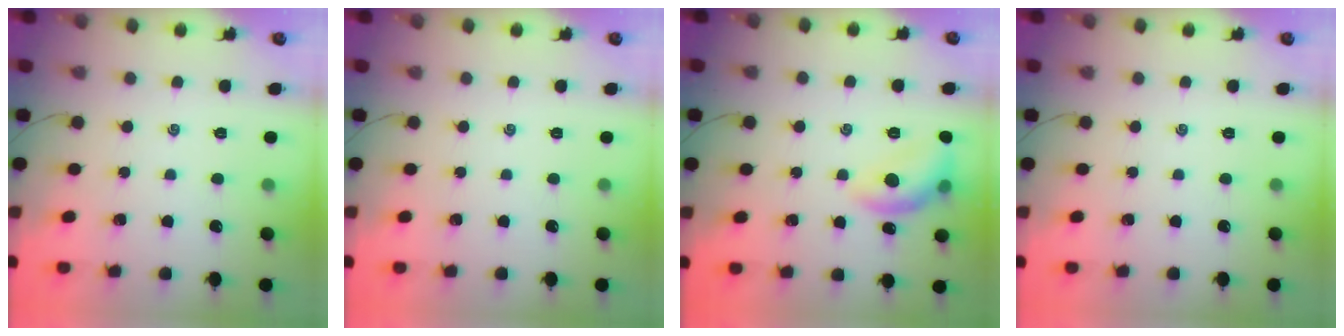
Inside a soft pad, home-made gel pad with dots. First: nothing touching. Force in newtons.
{"total": 0.0}
{"total": 10.9, "press": 10.9, "slide": 0.4}
{"total": 0.0}